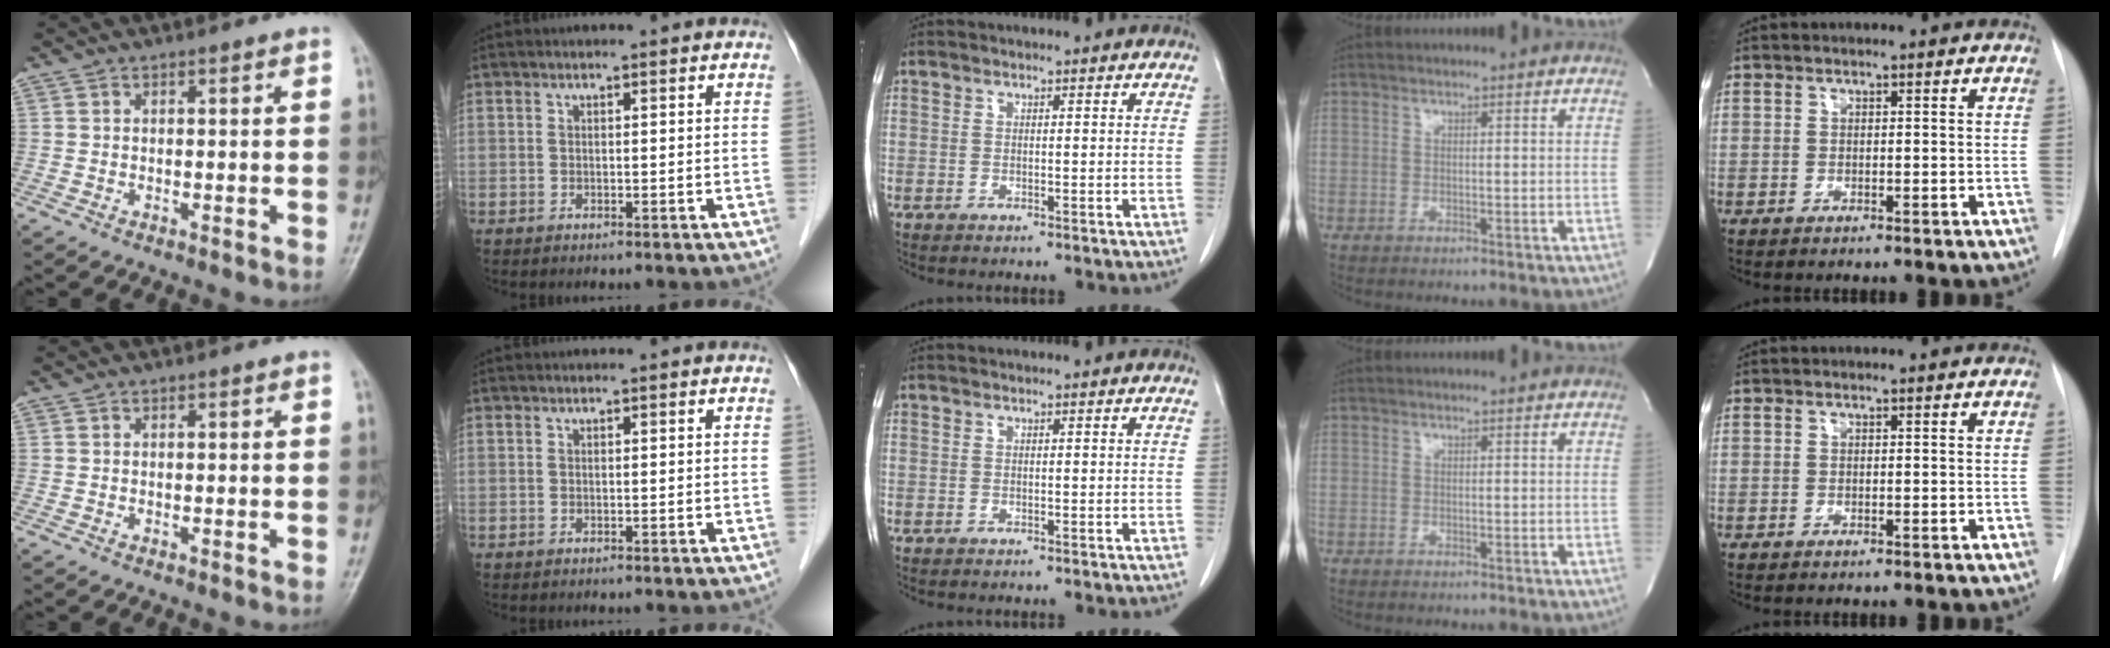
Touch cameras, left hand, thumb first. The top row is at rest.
{}